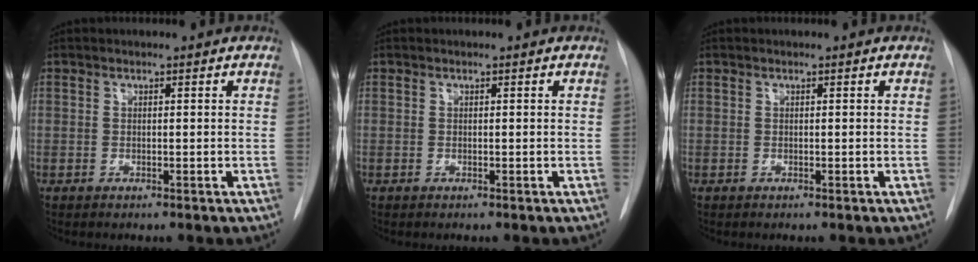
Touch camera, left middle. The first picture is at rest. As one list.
[{"total": 0.0}, {"total": 0.0}]